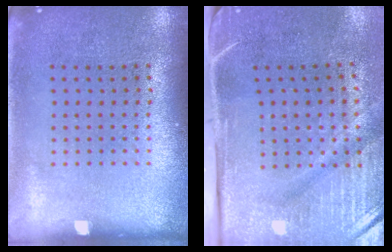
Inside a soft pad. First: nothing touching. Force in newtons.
{"total": 4.9, "press": 4.0, "slide": 2.8}